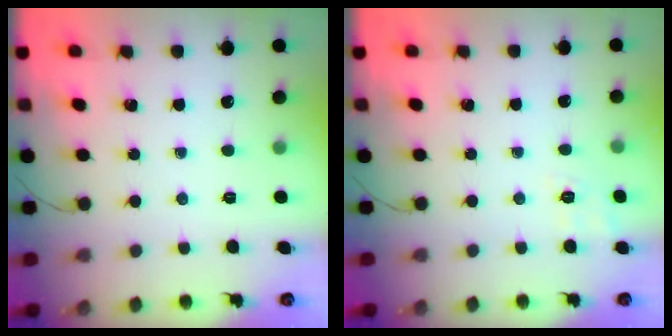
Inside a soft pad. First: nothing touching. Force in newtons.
{"total": 2.9, "press": 2.1, "slide": 2.0}